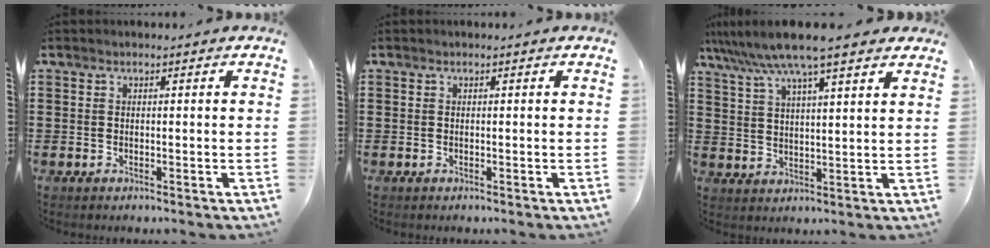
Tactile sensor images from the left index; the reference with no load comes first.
{"total": 0.0}
{"total": 8.5, "force": [6.9, 0.5, 5.0], "torque": [-0.116, -0.019, 0.121]}